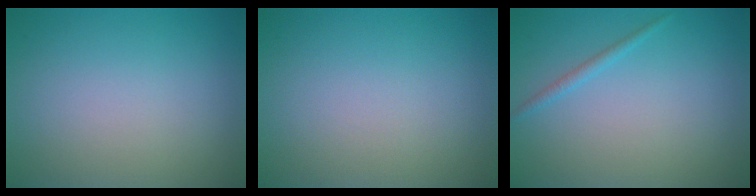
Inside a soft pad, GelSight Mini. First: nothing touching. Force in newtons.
{"total": 0.0}
{"total": 0.9, "press": 0.9, "slide": 0.2}